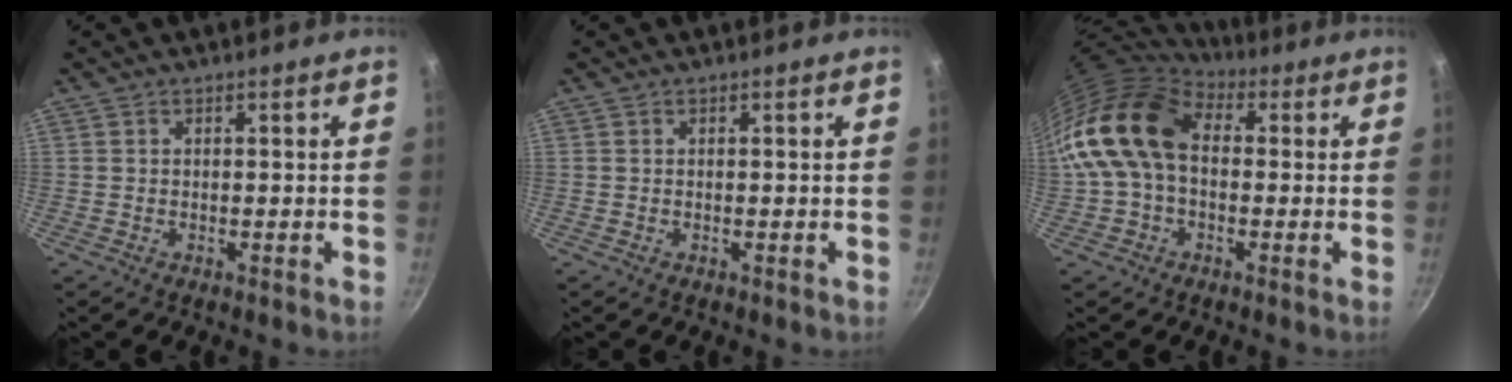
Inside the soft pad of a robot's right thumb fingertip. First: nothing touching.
{"total": 0.0}
{"total": 16.4, "force": [1.2, 11.5, 11.7], "torque": [-0.203, 0.032, 0.006]}